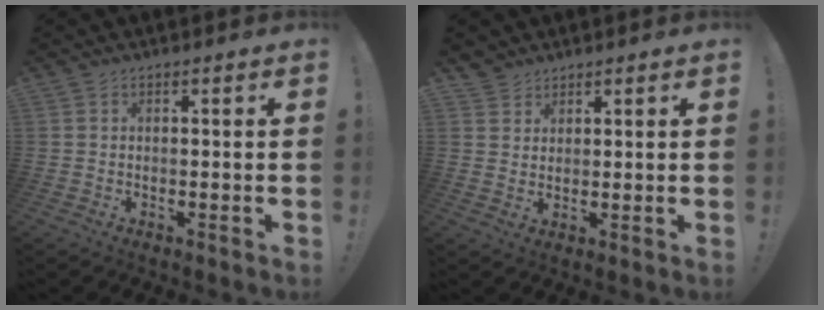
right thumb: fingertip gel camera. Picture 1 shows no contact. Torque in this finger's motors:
{"motor_torque": [-0.20, -0.13, 0.06, 0.01, -0.02]}